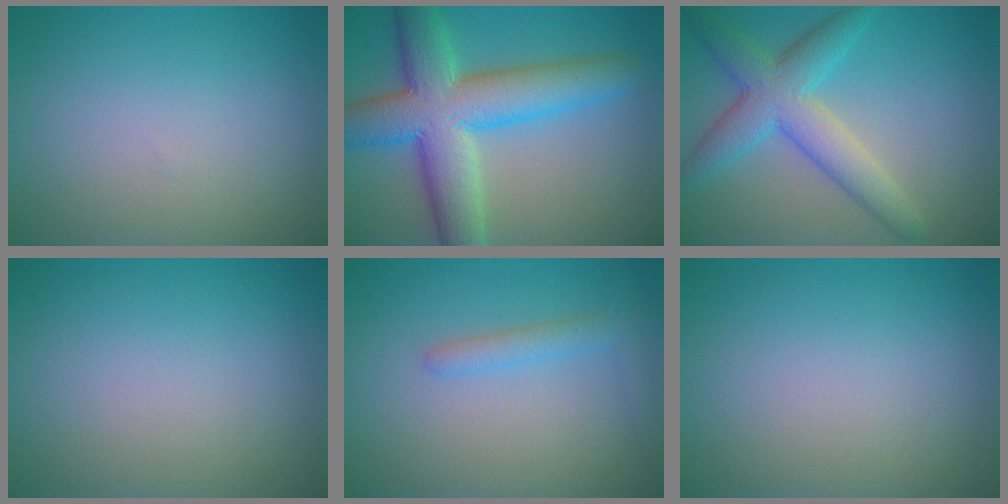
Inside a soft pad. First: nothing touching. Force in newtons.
{"total": 10.0, "press": 10.0, "slide": 0.5}
{"total": 5.8, "press": 5.8, "slide": 0.3}
{"total": 0.0}
{"total": 2.0, "press": 2.0, "slide": 0.2}
{"total": 0.0}